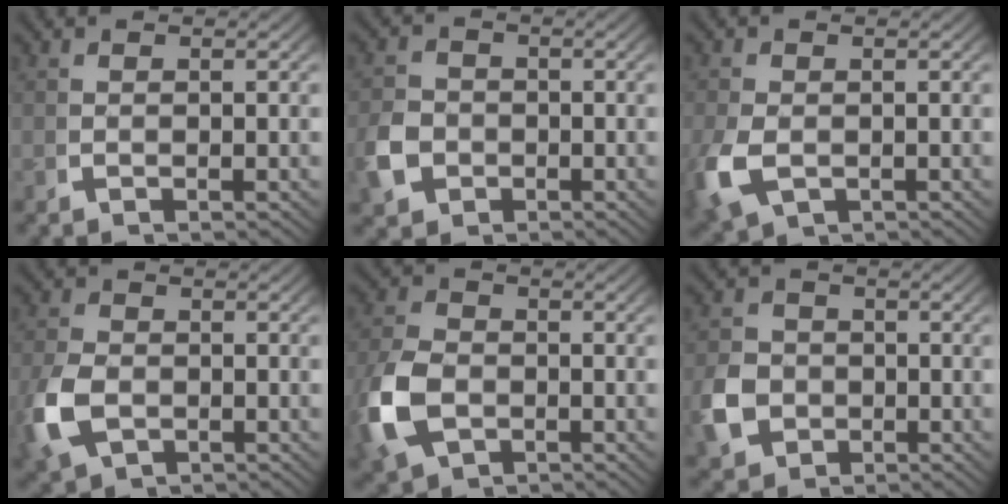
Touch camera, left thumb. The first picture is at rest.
{"total": 4.6, "force": [-1.5, 3.8, 2.1], "torque": [-0.061, -0.017, -0.020]}
{"total": 4.8, "force": [-1.5, 3.5, 2.9], "torque": [-0.092, -0.028, -0.009]}
{"total": 5.4, "force": [-1.7, 3.9, 3.4], "torque": [-0.102, -0.019, -0.020]}
{"total": 7.2, "force": [-2.0, 5.2, 4.5], "torque": [-0.130, -0.024, -0.023]}
{"total": 6.2, "force": [-1.5, 5.1, 3.0], "torque": [-0.085, -0.026, -0.016]}